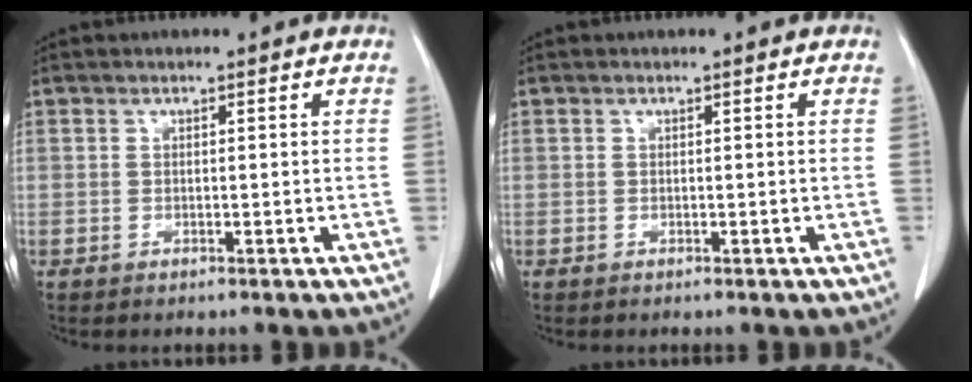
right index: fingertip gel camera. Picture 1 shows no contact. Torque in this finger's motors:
{"motor_torque": [-0.06, 0.06, 0.00, 0.00]}